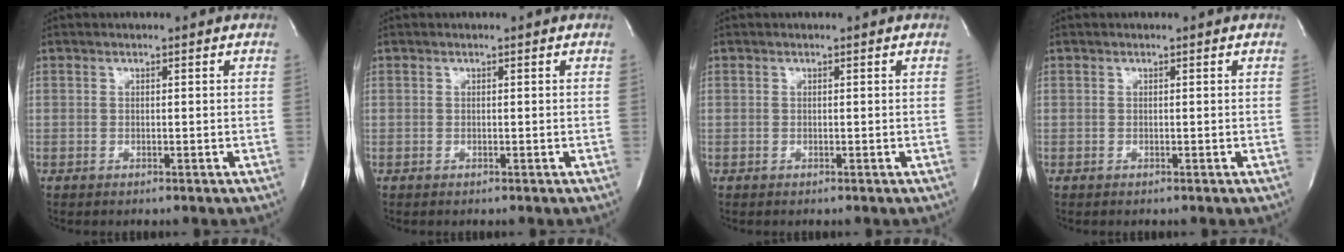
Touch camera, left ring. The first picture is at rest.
{"total": 0.0}
{"total": 0.0}
{"total": 0.0}